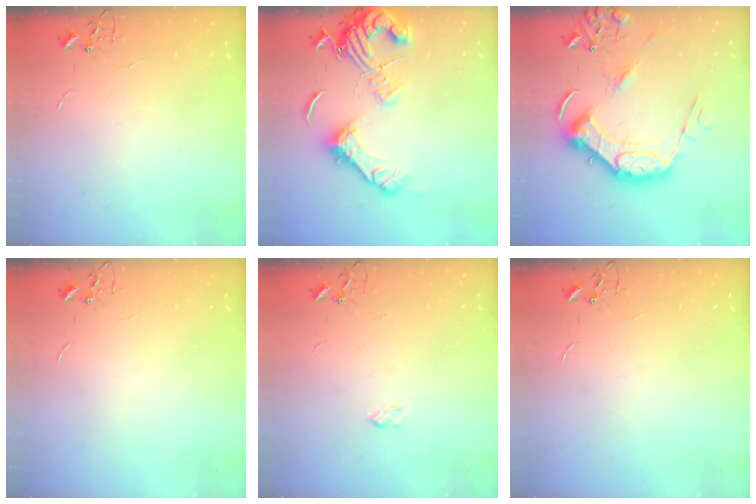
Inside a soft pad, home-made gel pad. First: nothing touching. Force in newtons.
{"total": 16.5, "press": 16.4, "slide": 2.4}
{"total": 19.5, "press": 19.4, "slide": 2.4}
{"total": 0.0}
{"total": 2.5, "press": 2.4, "slide": 0.4}
{"total": 0.0}